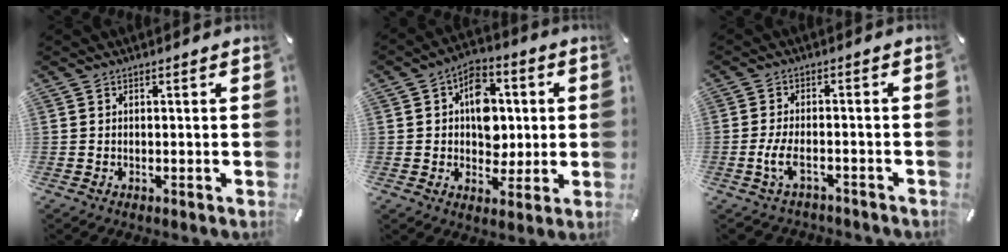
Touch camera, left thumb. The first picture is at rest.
{"total": 10.4, "force": [1.1, 8.2, 6.3], "torque": [-0.082, 0.007, 0.021]}
{"total": 6.2, "force": [-2.7, 3.2, 4.5], "torque": [-0.098, 0.007, -0.052]}